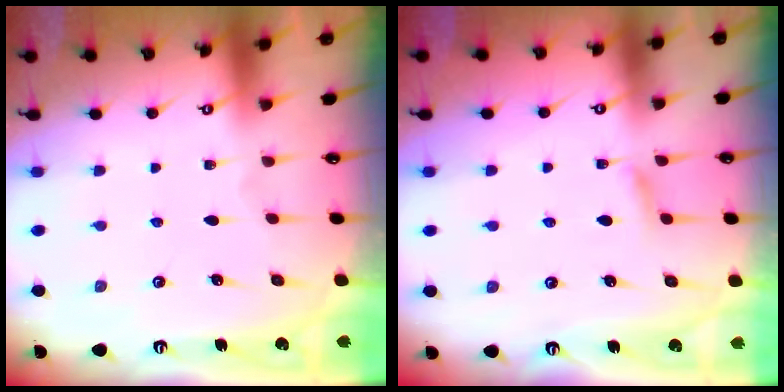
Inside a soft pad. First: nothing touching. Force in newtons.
{"total": 4.3, "press": 4.3, "slide": 0.6}